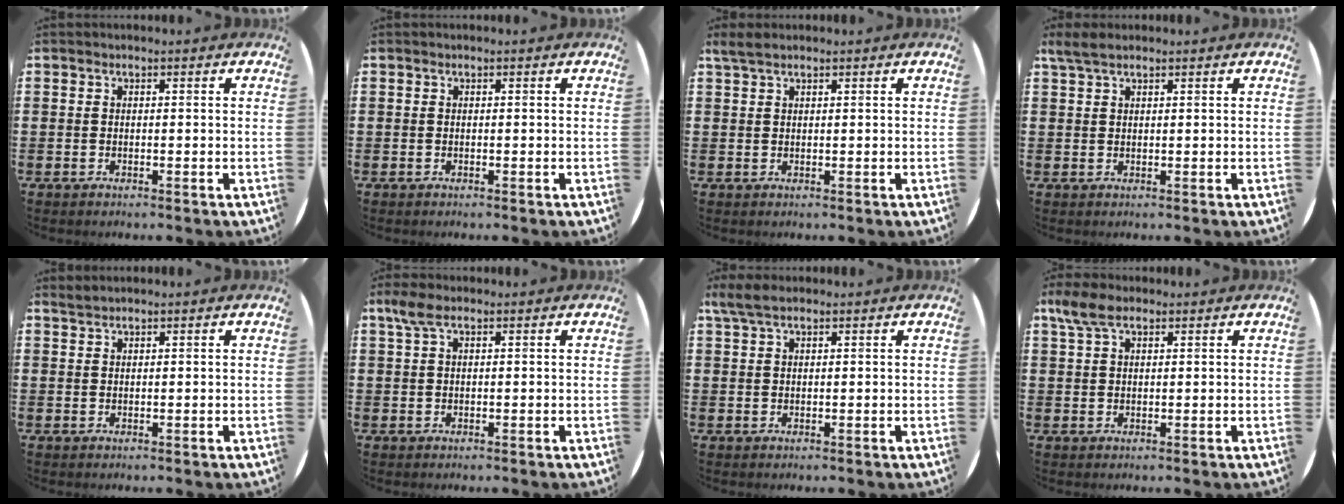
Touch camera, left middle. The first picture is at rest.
{"total": 0.0}
{"total": 1.6, "force": [1.3, 0.4, 0.7], "torque": [-0.016, 0.004, 0.025]}
{"total": 2.1, "force": [1.7, 0.7, 1.1], "torque": [-0.025, 0.005, 0.030]}
{"total": 0.9, "force": [0.9, -0.1, -0.1], "torque": [0.001, 0.000, 0.017]}
{"total": 2.4, "force": [1.3, 1.0, 1.7], "torque": [-0.037, 0.008, 0.022]}
{"total": 2.7, "force": [1.9, 1.0, 1.7], "torque": [-0.037, 0.006, 0.035]}
{"total": 3.9, "force": [2.4, 1.9, 2.4], "torque": [-0.044, 0.006, 0.042]}